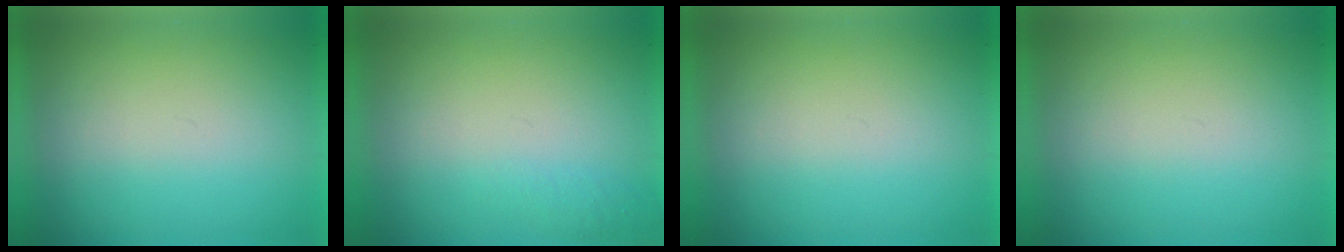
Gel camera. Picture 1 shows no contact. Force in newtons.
{"total": 1.0}
{"total": 0.0}
{"total": 0.0}